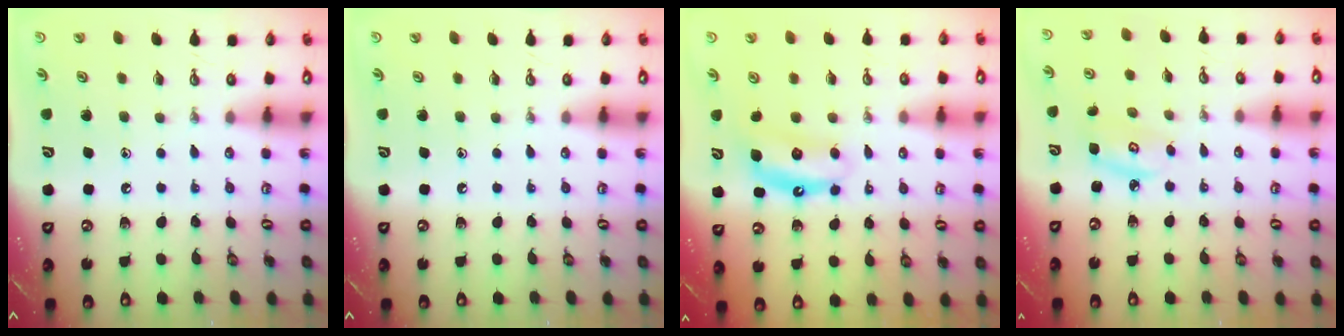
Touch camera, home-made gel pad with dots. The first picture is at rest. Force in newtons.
{"total": 0.0}
{"total": 7.2, "press": 7.2, "slide": 0.5}
{"total": 3.9, "press": 3.9, "slide": 0.3}